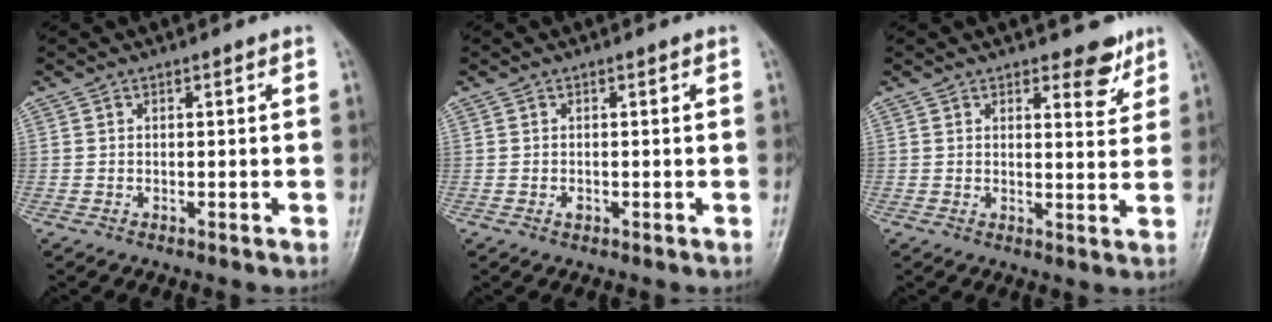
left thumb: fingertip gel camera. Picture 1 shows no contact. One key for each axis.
{"total": 1.3, "fx": -0.4, "fy": 1.1, "fz": 0.6, "tx": -0.005, "ty": 0.002, "tz": -0.004}
{"total": 5.0, "fx": 3.5, "fy": 2.2, "fz": 2.8, "tx": -0.013, "ty": -0.024, "tz": 0.045}